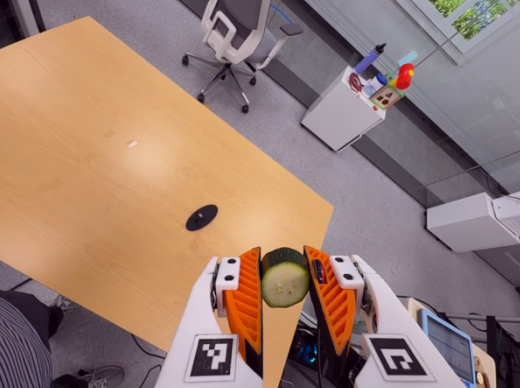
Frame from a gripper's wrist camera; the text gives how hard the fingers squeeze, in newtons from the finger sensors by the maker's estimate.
{"total": 8.5, "left": 7.7, "right": 9.2}